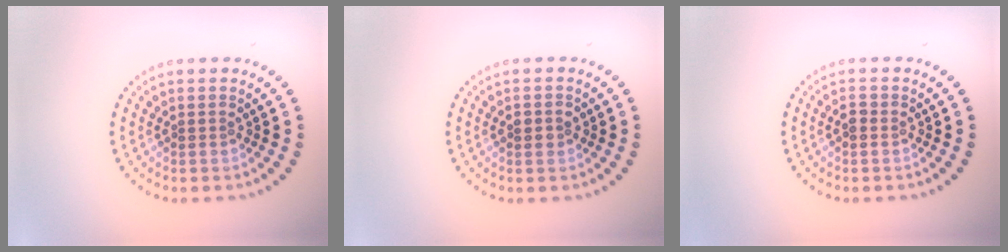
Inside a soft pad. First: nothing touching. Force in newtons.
{"total": 1.1, "press": 1.1, "slide": 0.1}
{"total": 1.2, "press": 1.2, "slide": 0.0}